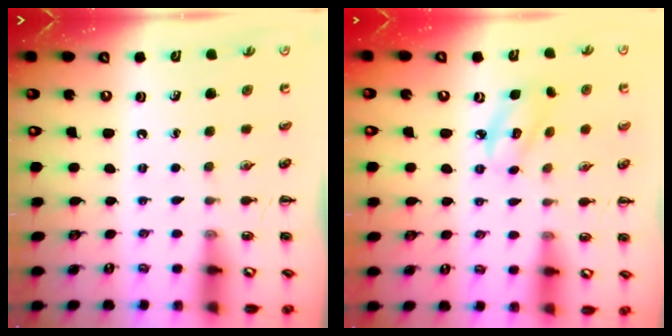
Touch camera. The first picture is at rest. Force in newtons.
{"total": 3.8, "press": 3.8, "slide": 0.5}